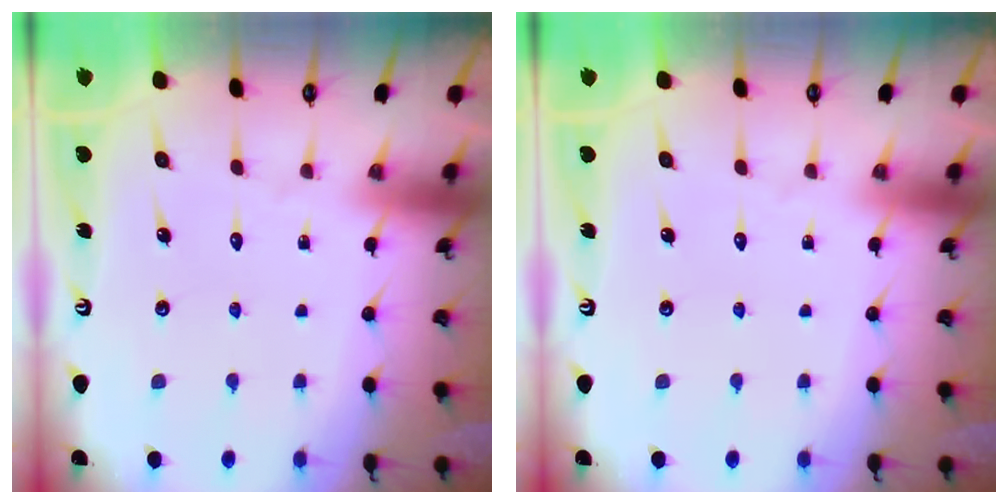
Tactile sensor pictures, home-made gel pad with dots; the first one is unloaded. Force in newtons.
{"total": 0.0}